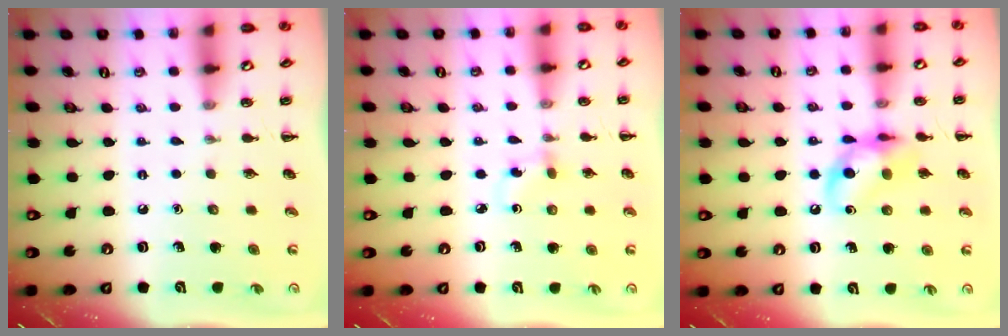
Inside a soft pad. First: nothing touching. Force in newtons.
{"total": 2.0, "press": 1.7, "slide": 1.0}
{"total": 13.1, "press": 13.0, "slide": 2.0}